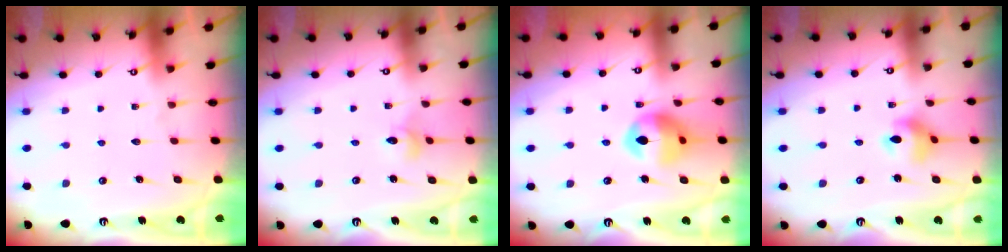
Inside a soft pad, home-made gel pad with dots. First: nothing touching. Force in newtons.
{"total": 3.1, "press": 3.0, "slide": 0.4}
{"total": 13.2, "press": 13.2, "slide": 1.6}
{"total": 7.0, "press": 7.0, "slide": 0.4}